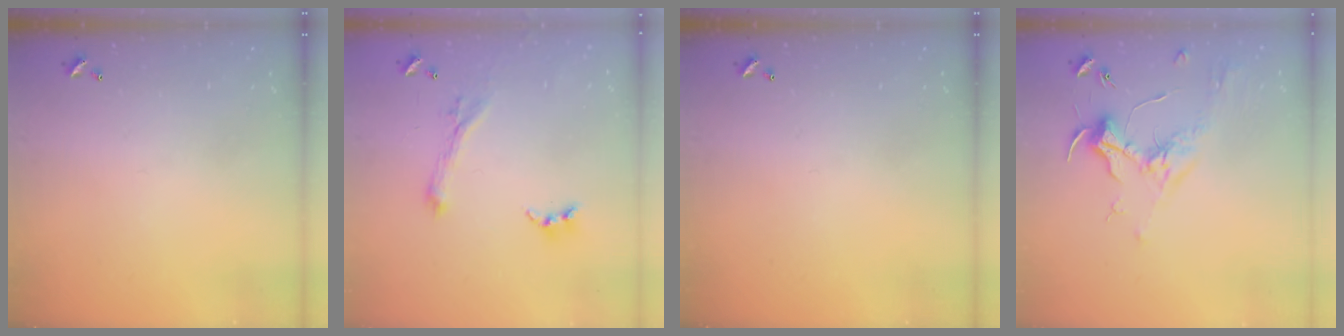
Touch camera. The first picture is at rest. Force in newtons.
{"total": 1.1, "press": 0.6, "slide": 0.9}
{"total": 0.0}
{"total": 2.0, "press": 1.8, "slide": 0.7}